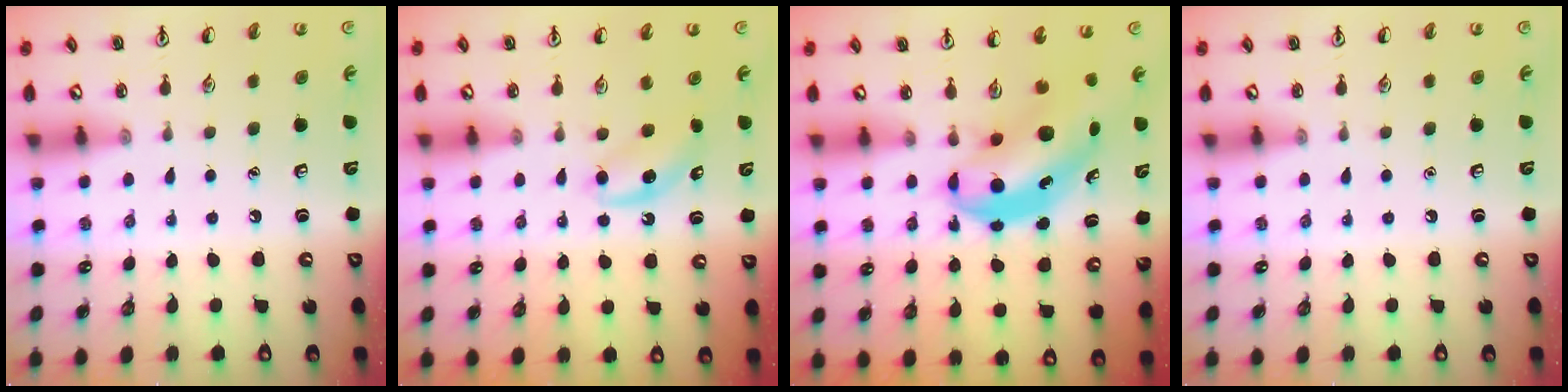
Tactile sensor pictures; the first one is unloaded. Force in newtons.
{"total": 4.1, "press": 3.8, "slide": 1.3}
{"total": 6.4, "press": 6.2, "slide": 1.6}
{"total": 0.0}